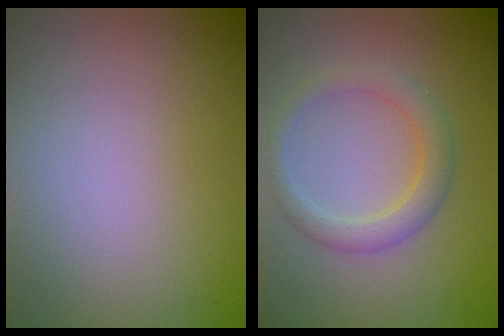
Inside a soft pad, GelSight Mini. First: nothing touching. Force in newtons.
{"total": 2.7, "press": 2.7, "slide": 0.1}